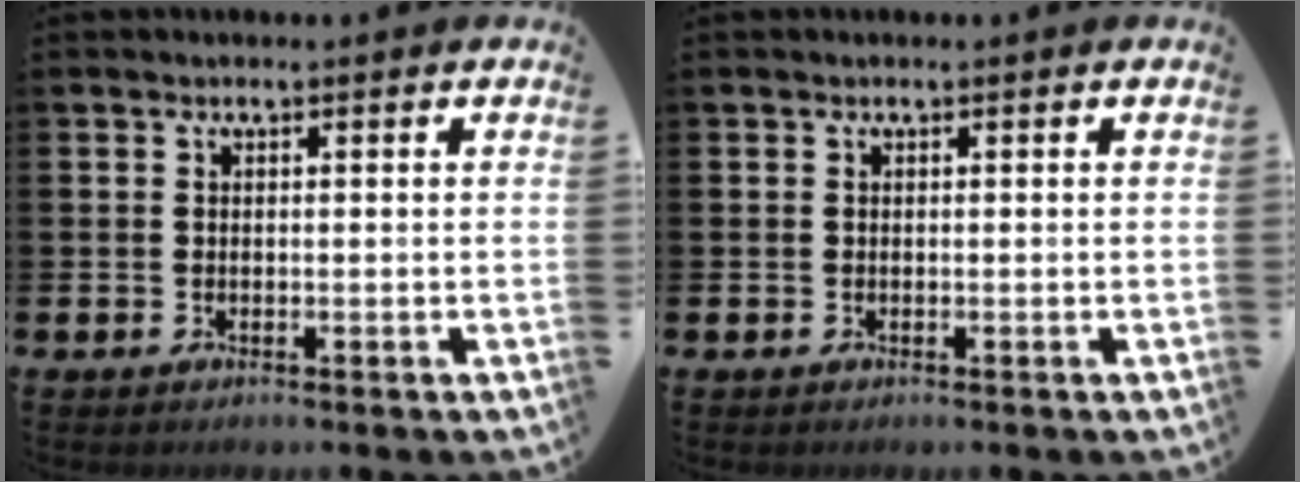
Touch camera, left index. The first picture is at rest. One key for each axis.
{"total": 0.0}